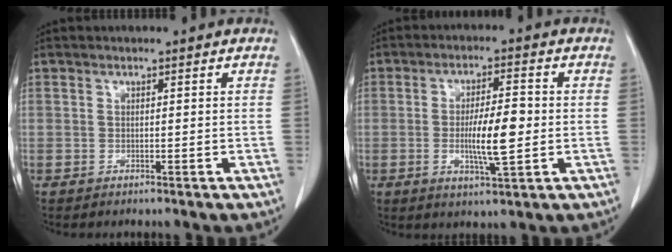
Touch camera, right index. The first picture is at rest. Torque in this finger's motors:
{"motor_torque": [0.61, 0.63, 0.18, 0.04]}